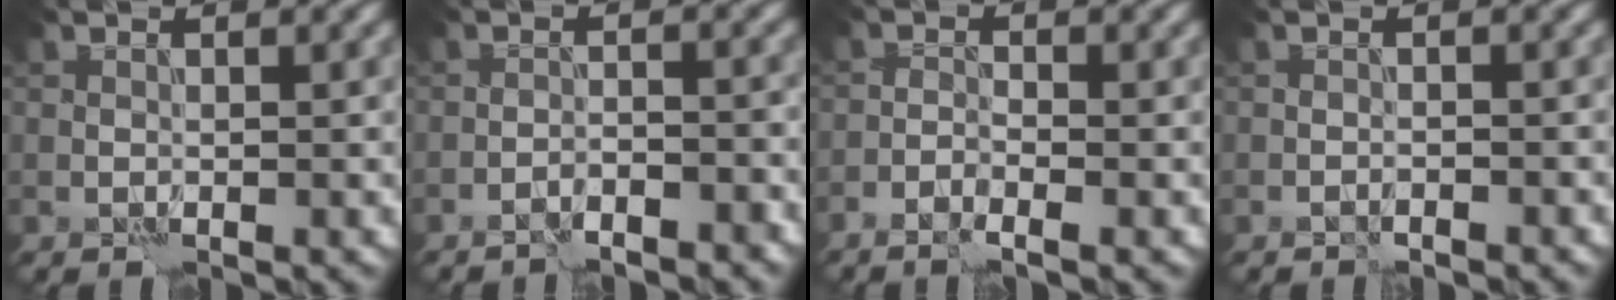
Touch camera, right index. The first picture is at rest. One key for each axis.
{"total": 2.7, "fx": -2.4, "fy": 0.4, "fz": 1.2, "tx": -0.015, "ty": 0.006, "tz": -0.041}
{"total": 1.8, "fx": -1.3, "fy": 0.3, "fz": 1.2, "tx": -0.028, "ty": -0.002, "tz": -0.032}
{"total": 0.9, "fx": -0.9, "fy": 0.2, "fz": 0.1, "tx": 0.003, "ty": 0.002, "tz": -0.018}